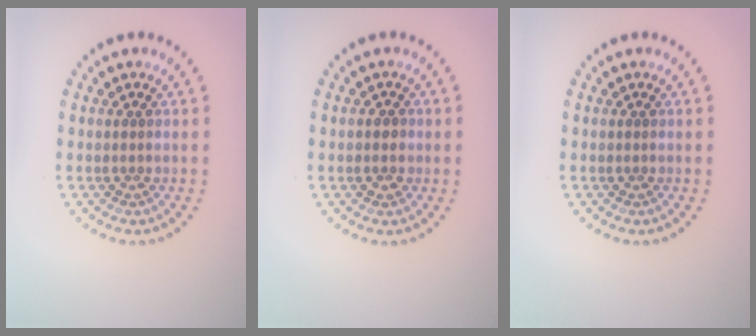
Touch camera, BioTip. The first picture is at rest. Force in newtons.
{"total": 1.4, "press": 1.3, "slide": 0.4}
{"total": 0.0}